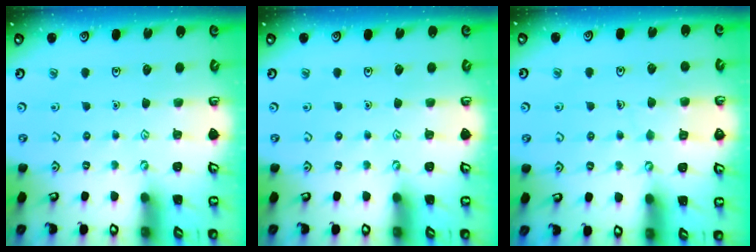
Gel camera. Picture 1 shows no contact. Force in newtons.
{"total": 0.0}
{"total": 5.6, "press": 5.6, "slide": 0.2}